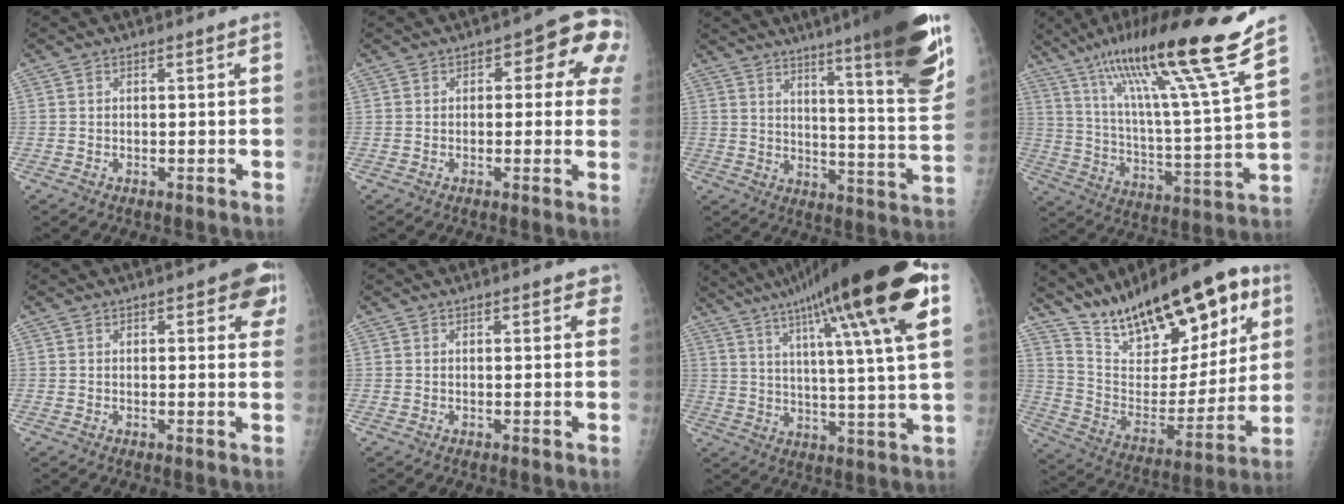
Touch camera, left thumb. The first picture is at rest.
{"total": 10.3, "force": [2.7, 5.3, 8.4], "torque": [-0.046, 0.015, 0.021]}
{"total": 25.0, "force": [16.3, 2.3, 18.9], "torque": [-0.251, -0.082, 0.227]}
{"total": 23.5, "force": [16.3, 0.5, 16.9], "torque": [-0.261, -0.069, 0.274]}
{"total": 6.8, "force": [3.4, 2.7, 5.2], "torque": [-0.031, -0.008, 0.031]}
{"total": 2.5, "force": [1.8, 1.2, 1.3], "torque": [0.010, -0.003, 0.015]}
{"total": 26.5, "force": [14.0, 2.8, 22.4], "torque": [-0.350, -0.015, 0.205]}
{"total": 25.8, "force": [16.2, 10.1, 17.3], "torque": [-0.232, -0.049, 0.274]}